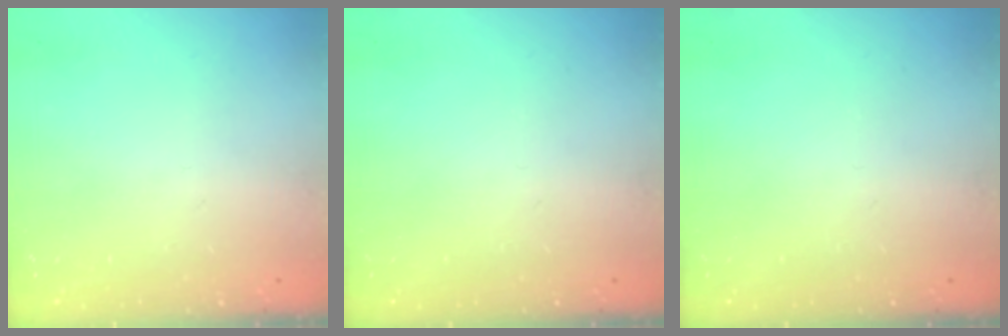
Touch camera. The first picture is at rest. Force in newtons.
{"total": 0.0}
{"total": 0.0}